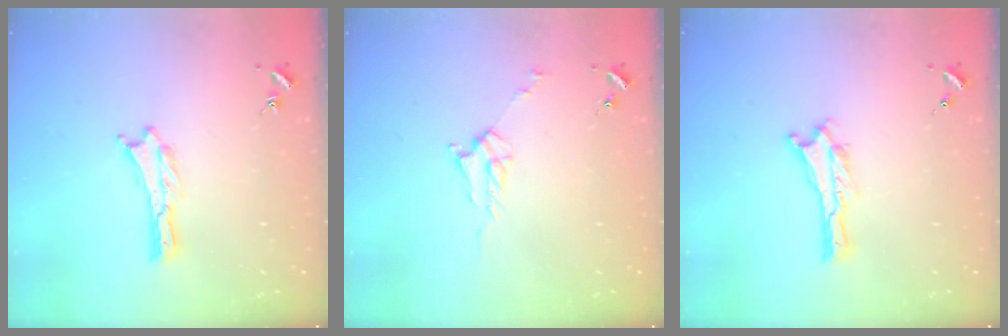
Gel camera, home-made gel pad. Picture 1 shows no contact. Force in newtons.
{"total": 2.7, "press": 2.7, "slide": 0.3}
{"total": 0.0}